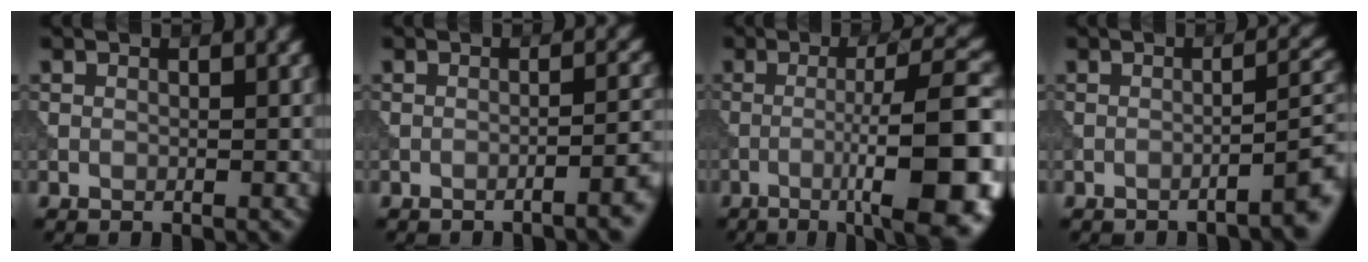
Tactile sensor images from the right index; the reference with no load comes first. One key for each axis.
{"total": 3.7, "fx": -2.0, "fy": 1.0, "fz": 3.0, "tx": -0.022, "ty": 0.014, "tz": -0.037}
{"total": 12.4, "fx": -3.7, "fy": 2.5, "fz": 11.6, "tx": -0.146, "ty": 0.016, "tz": -0.053}
{"total": 4.5, "fx": -2.6, "fy": 0.9, "fz": 3.6, "tx": -0.030, "ty": 0.021, "tz": -0.044}